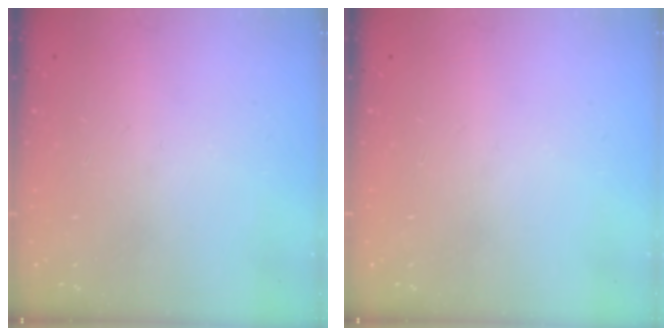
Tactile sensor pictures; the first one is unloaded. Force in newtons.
{"total": 0.0}